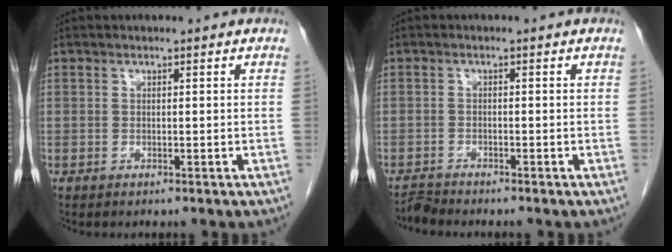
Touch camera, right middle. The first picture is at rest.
{"total": 1.7, "force": [-1.6, -0.3, -0.2], "torque": [0.003, -0.011, -0.032]}